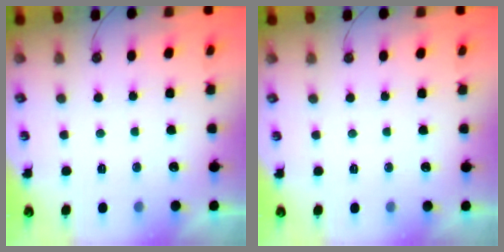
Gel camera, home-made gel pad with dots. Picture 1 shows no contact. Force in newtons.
{"total": 0.0}